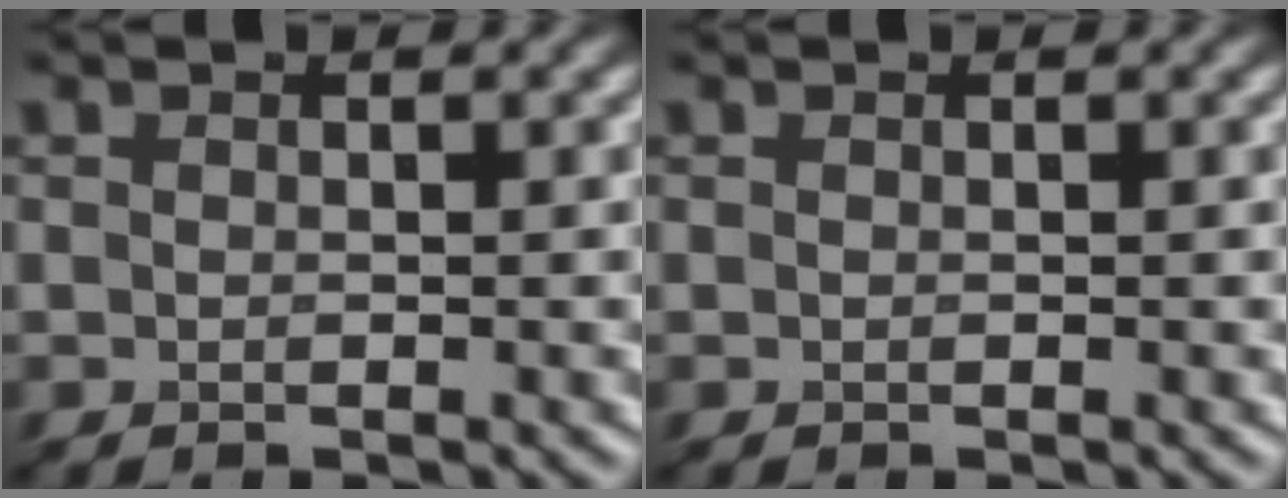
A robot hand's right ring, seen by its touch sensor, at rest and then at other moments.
{"total": 0.0}